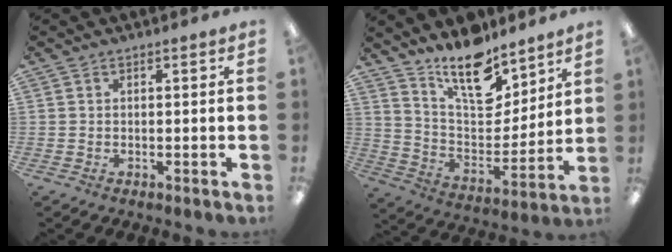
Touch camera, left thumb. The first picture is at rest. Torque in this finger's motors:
{"motor_torque": [0.48, 0.21, -0.02, -0.47, 0.13]}